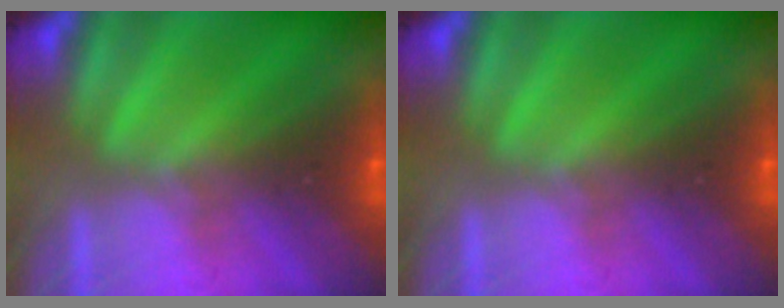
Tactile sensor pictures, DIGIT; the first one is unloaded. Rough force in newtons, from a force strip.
{"total": 0.0}